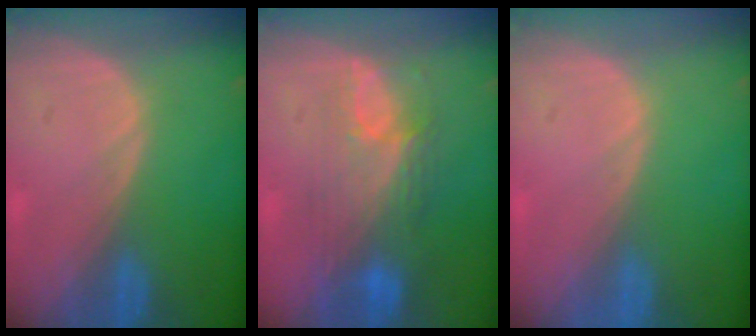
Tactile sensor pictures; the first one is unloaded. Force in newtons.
{"total": 9.2, "press": 8.2, "slide": 4.3}
{"total": 0.0}